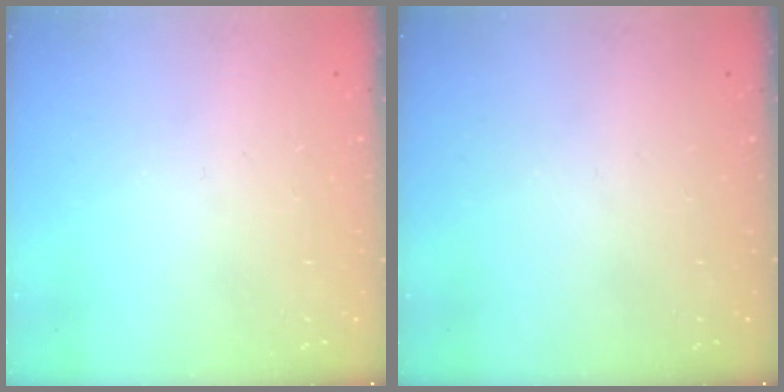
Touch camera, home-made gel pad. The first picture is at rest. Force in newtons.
{"total": 0.0}